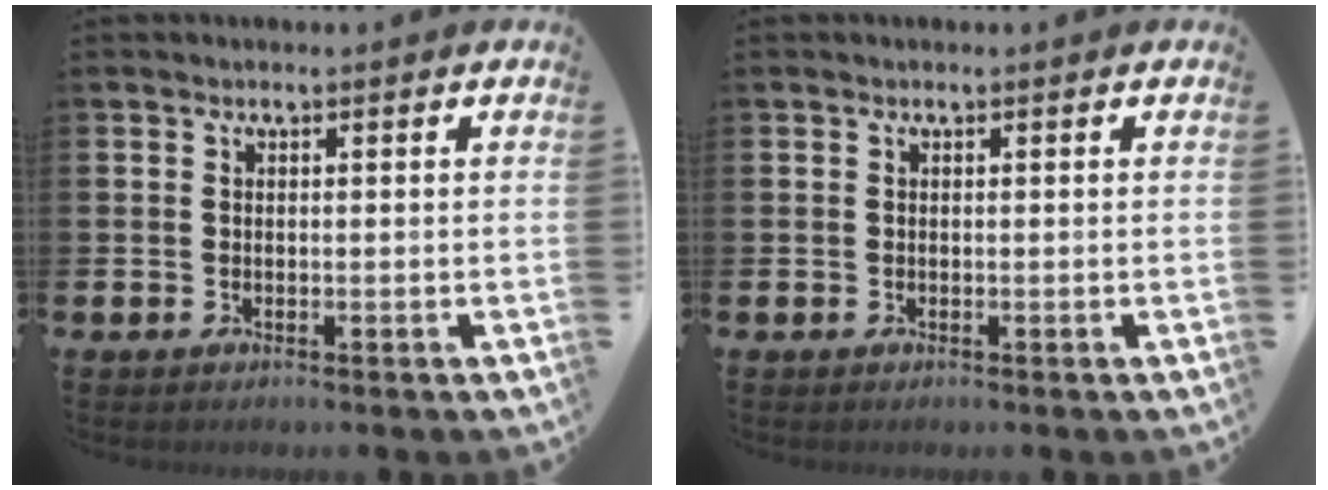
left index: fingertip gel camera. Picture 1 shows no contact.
{"total": 0.0}